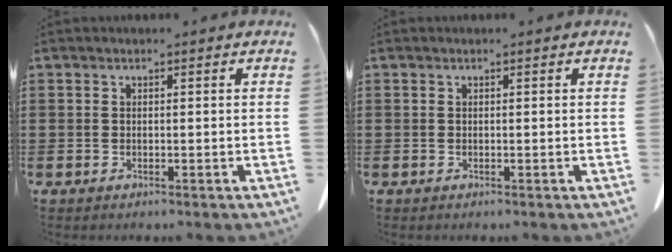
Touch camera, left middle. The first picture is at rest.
{"total": 0.0}